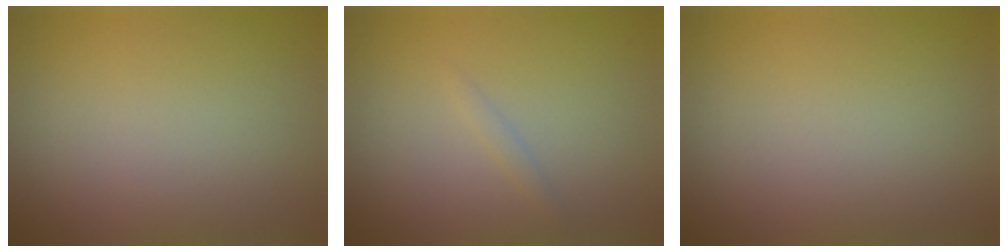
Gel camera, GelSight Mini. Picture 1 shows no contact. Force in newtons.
{"total": 0.6, "press": 0.6, "slide": 0.0}
{"total": 0.0}